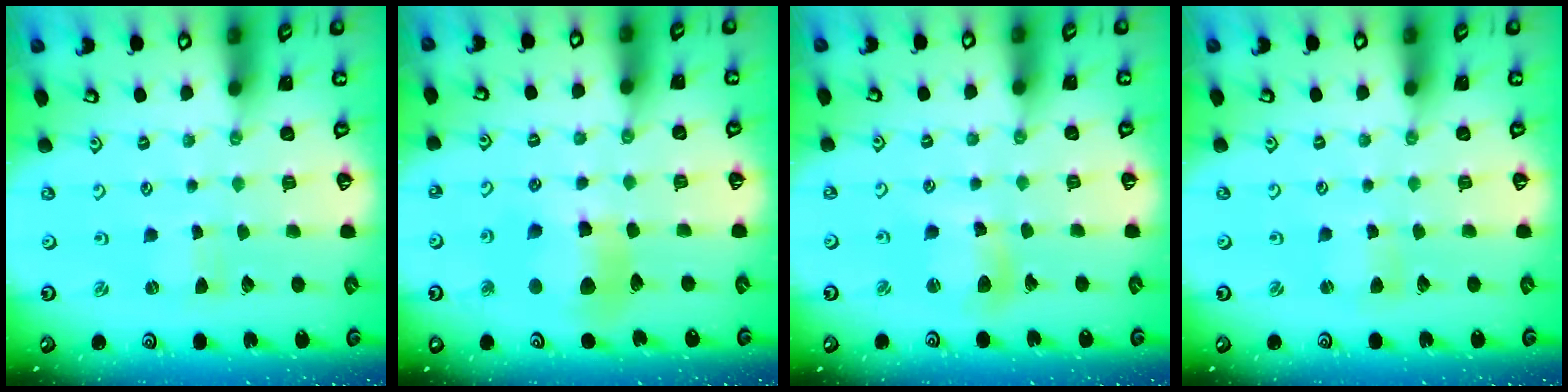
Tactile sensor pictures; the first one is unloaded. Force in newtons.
{"total": 11.2, "press": 11.0, "slide": 1.7}
{"total": 9.1, "press": 9.0, "slide": 0.8}
{"total": 2.2, "press": 2.2, "slide": 0.3}